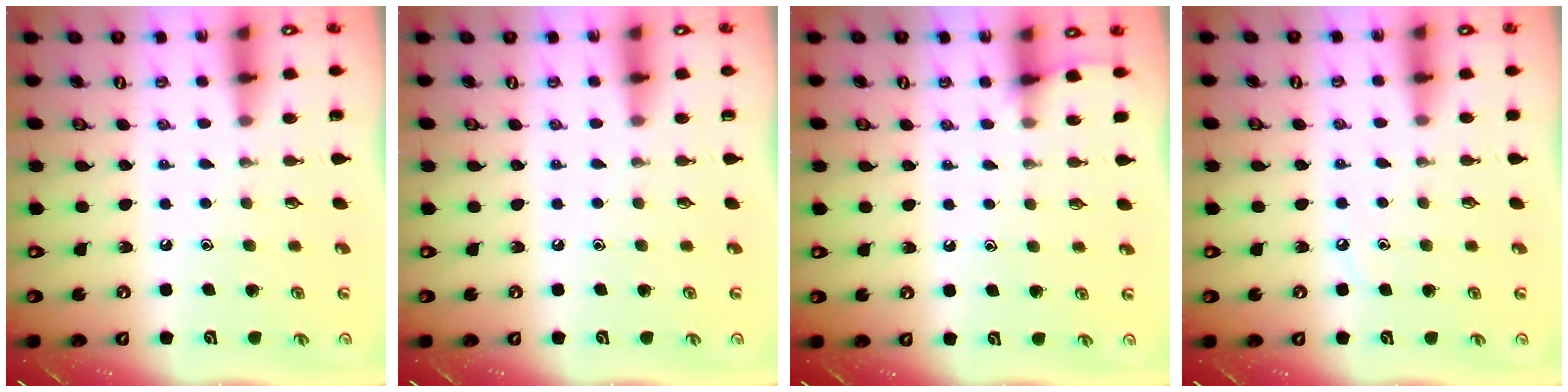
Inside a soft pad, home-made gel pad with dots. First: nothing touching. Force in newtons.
{"total": 0.0}
{"total": 4.0, "press": 4.0, "slide": 0.3}
{"total": 3.3, "press": 3.3, "slide": 0.5}